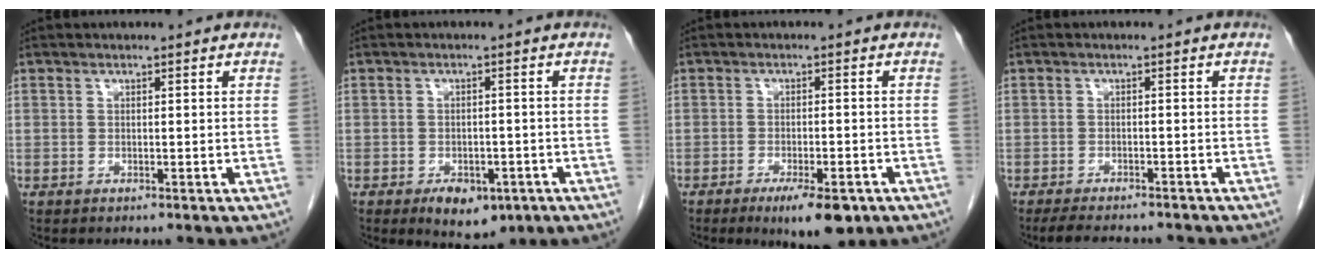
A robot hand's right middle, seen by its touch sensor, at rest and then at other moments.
{"total": 6.5, "force": [-3.7, 3.6, 4.0], "torque": [-0.052, 0.000, -0.044]}
{"total": 7.0, "force": [-4.2, 1.9, 5.3], "torque": [-0.075, -0.009, -0.056]}
{"total": 7.8, "force": [-7.1, 1.6, 3.0], "torque": [-0.043, -0.011, -0.101]}